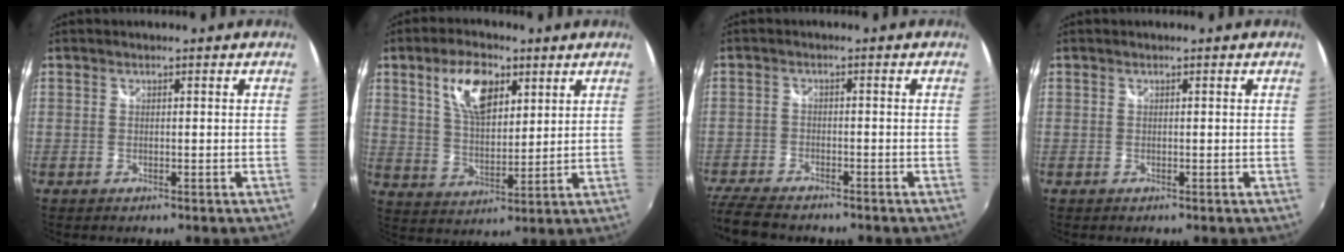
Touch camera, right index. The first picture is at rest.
{"total": 10.6, "force": [5.2, 5.1, 7.8], "torque": [-0.142, 0.013, 0.097]}
{"total": 10.1, "force": [-8.7, 3.2, 4.1], "torque": [-0.122, -0.026, -0.158]}
{"total": 0.0}